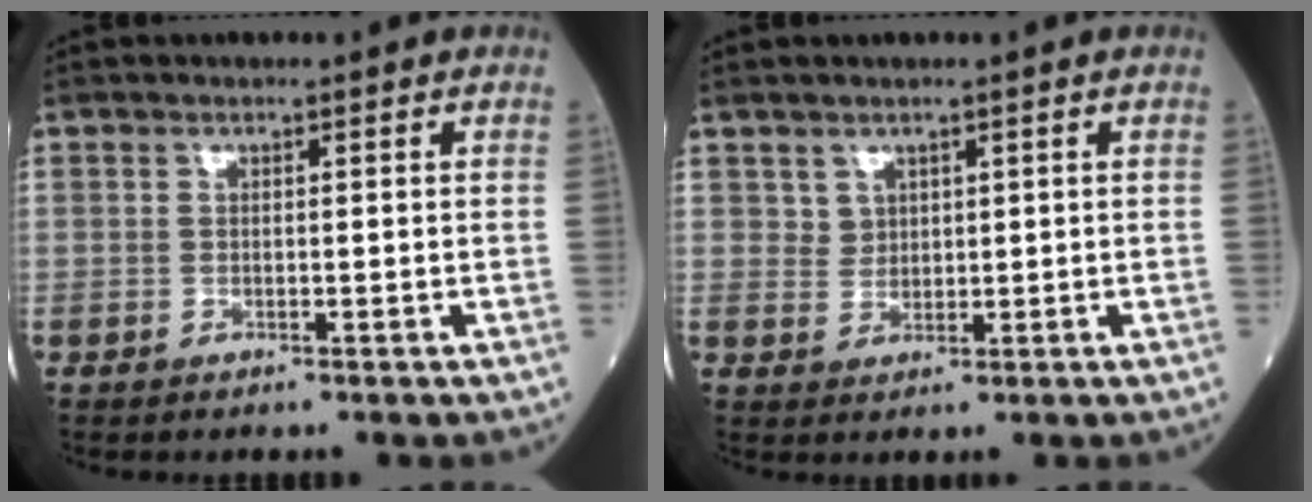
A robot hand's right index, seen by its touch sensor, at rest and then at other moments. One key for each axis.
{"total": 1.9, "fx": 1.0, "fy": 1.6, "fz": 0.2, "tx": 0.002, "ty": 0.002, "tz": 0.017}